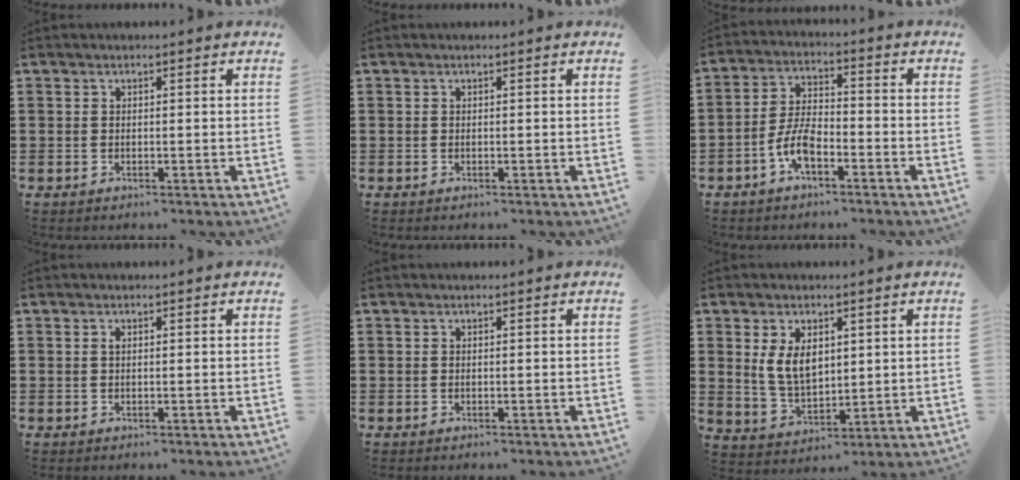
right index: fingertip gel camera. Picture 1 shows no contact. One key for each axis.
{"total": 0.0}
{"total": 6.4, "fx": -3.3, "fy": 2.5, "fz": 4.8, "tx": -0.115, "ty": -0.001, "tz": -0.068}
{"total": 0.5, "fx": 0.2, "fy": 0.2, "fz": 0.4, "tx": -0.010, "ty": -0.001, "tz": 0.004}
{"total": 0.0}
{"total": 6.4, "fx": 2.0, "fy": 3.9, "fz": 4.6, "tx": -0.101, "ty": 0.005, "tz": 0.032}